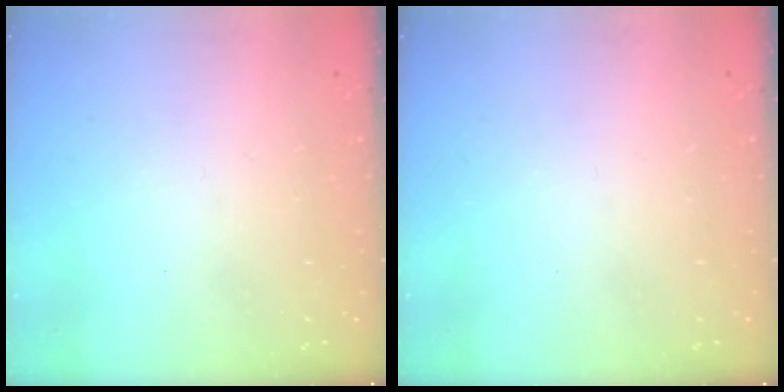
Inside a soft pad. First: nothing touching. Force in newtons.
{"total": 0.0}